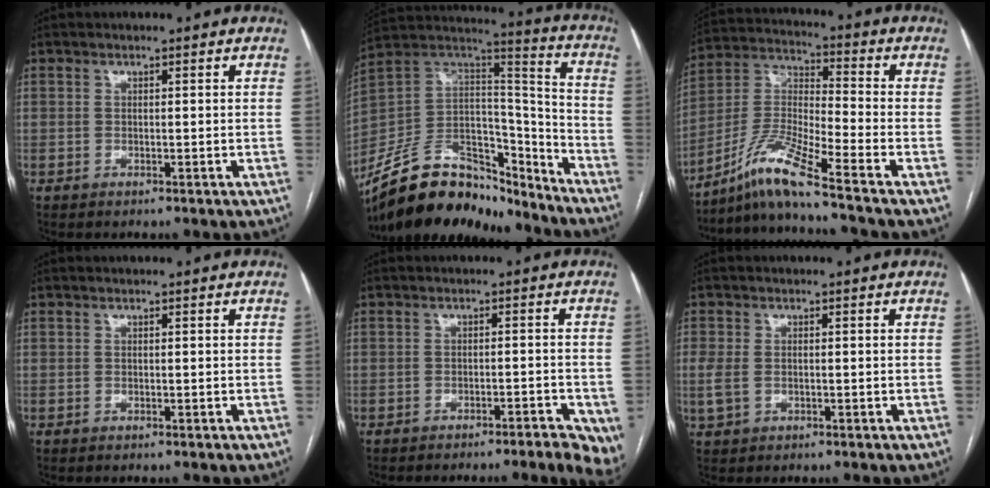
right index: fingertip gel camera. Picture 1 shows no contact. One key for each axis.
{"total": 22.4, "fx": -18.2, "fy": 9.5, "fz": 9.1, "tx": -0.197, "ty": 0.039, "tz": -0.314}
{"total": 10.5, "fx": -8.2, "fy": -1.4, "fz": 6.4, "tx": -0.143, "ty": -0.006, "tz": -0.160}
{"total": 0.0}
{"total": 8.4, "fx": -6.4, "fy": 1.8, "fz": 5.1, "tx": -0.047, "ty": -0.002, "tz": -0.083}
{"total": 3.4, "fx": -0.6, "fy": 2.3, "fz": 2.4, "tx": -0.069, "ty": 0.007, "tz": -0.006}